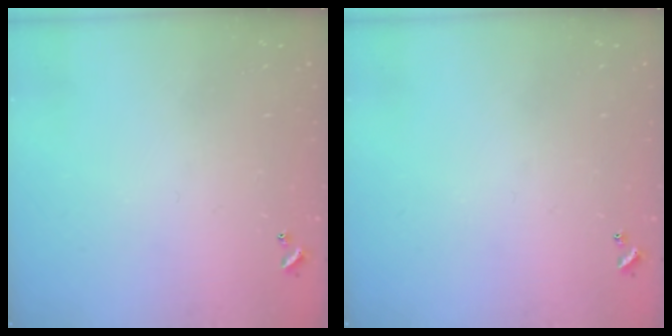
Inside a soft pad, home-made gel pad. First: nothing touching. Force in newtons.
{"total": 0.0}